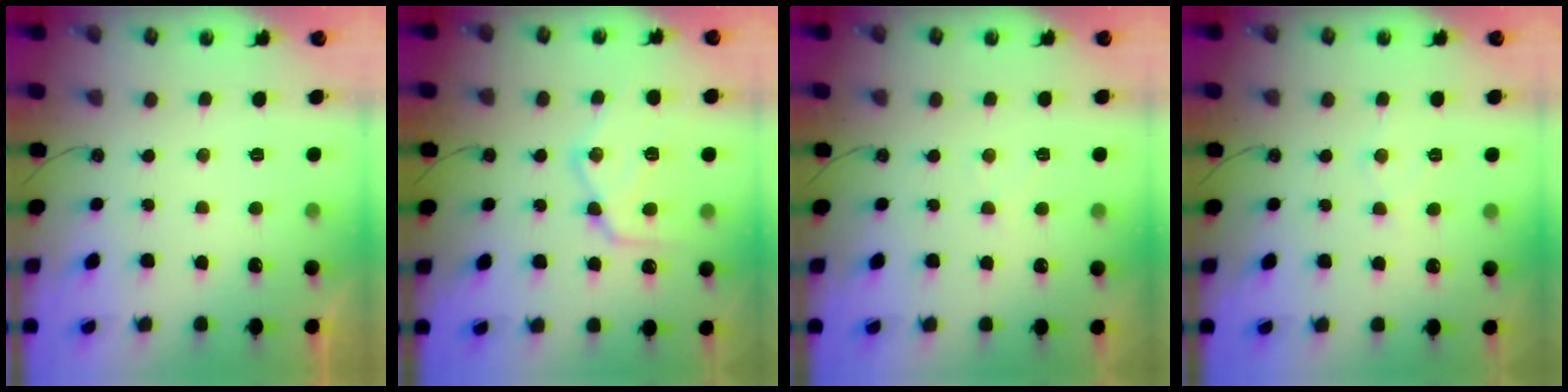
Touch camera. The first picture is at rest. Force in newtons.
{"total": 15.5, "press": 15.4, "slide": 1.6}
{"total": 3.7, "press": 3.6, "slide": 0.6}
{"total": 5.2, "press": 5.2, "slide": 0.3}